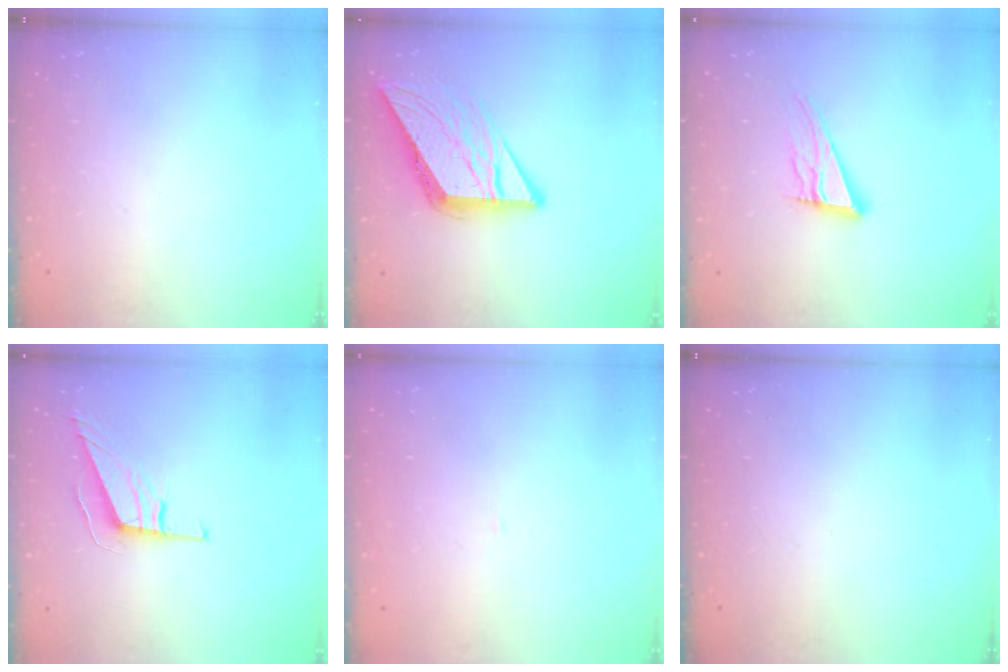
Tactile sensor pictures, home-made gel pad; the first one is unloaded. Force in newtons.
{"total": 11.5, "press": 11.4, "slide": 1.1}
{"total": 13.0, "press": 12.7, "slide": 2.8}
{"total": 9.7, "press": 9.5, "slide": 2.0}
{"total": 3.0, "press": 3.0, "slide": 0.2}
{"total": 0.0}